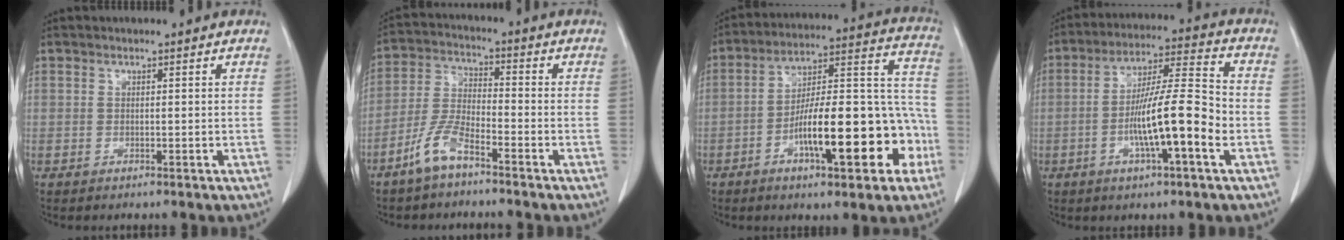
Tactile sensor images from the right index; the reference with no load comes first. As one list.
[{"total": 6.9, "force": [-4.8, 1.7, 4.6], "torque": [-0.108, -0.004, -0.103]}, {"total": 19.5, "force": [-7.1, 5.1, 17.5], "torque": [-0.230, 0.038, -0.101]}, {"total": 12.8, "force": [-3.5, 0.6, 12.3], "torque": [-0.215, 0.005, -0.066]}]